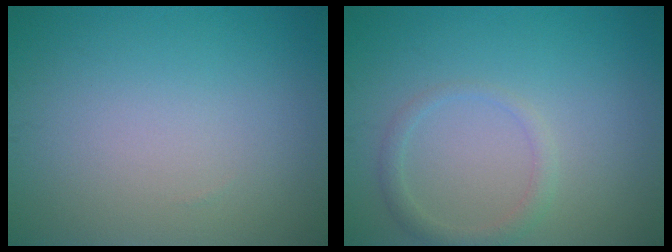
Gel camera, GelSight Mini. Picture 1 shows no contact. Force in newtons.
{"total": 1.7, "press": 1.7, "slide": 0.1}